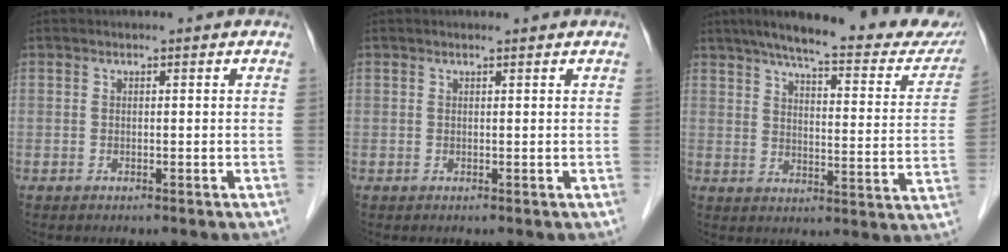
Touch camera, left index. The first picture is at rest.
{"total": 0.8, "force": [0.8, 0.0, 0.3], "torque": [-0.008, 0.005, 0.012]}
{"total": 25.0, "force": [21.3, 3.8, 12.5], "torque": [-0.171, -0.029, 0.259]}